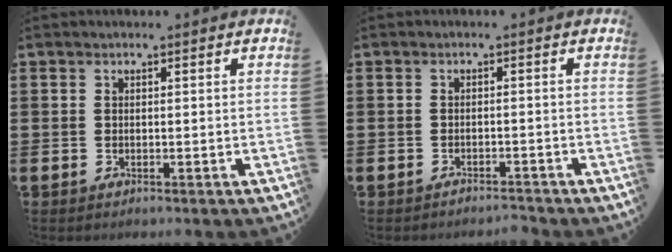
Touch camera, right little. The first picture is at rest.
{"total": 1.5, "force": [-1.5, 0.0, -0.1], "torque": [-0.003, 0.003, -0.032]}